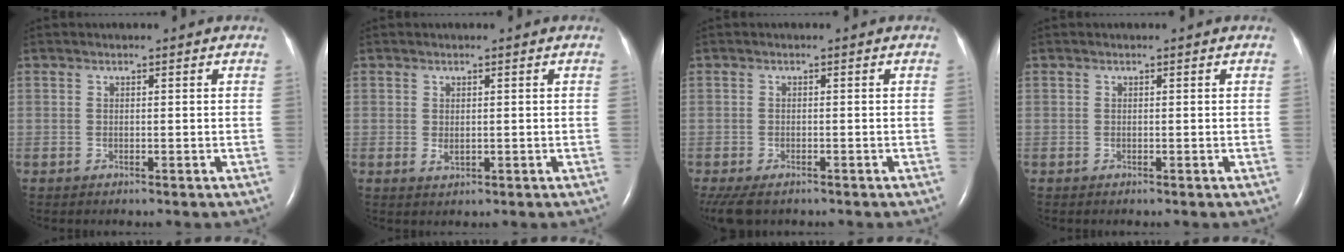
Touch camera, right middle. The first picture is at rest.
{"total": 1.1, "force": [0.0, 0.7, 0.9], "torque": [-0.018, -0.004, 0.003]}
{"total": 6.1, "force": [-4.3, 2.9, 3.2], "torque": [-0.066, -0.013, -0.071]}
{"total": 0.0}